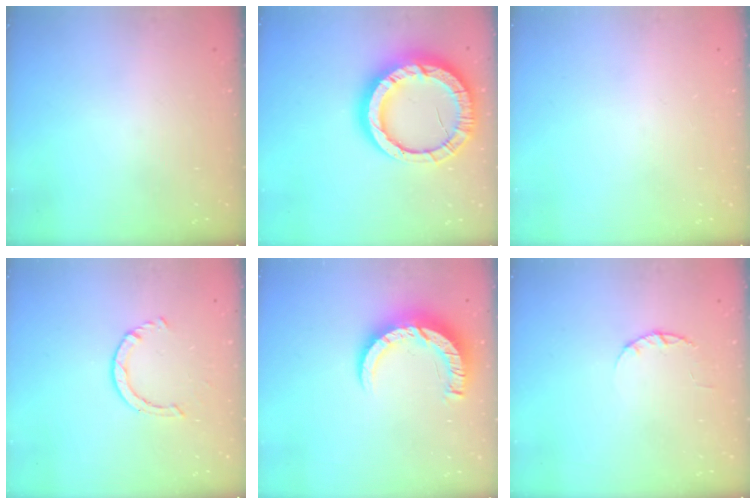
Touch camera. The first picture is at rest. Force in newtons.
{"total": 21.5, "press": 21.5, "slide": 1.8}
{"total": 0.0}
{"total": 2.2, "press": 2.2, "slide": 0.4}
{"total": 10.0, "press": 9.9, "slide": 1.0}
{"total": 2.4, "press": 2.3, "slide": 0.4}